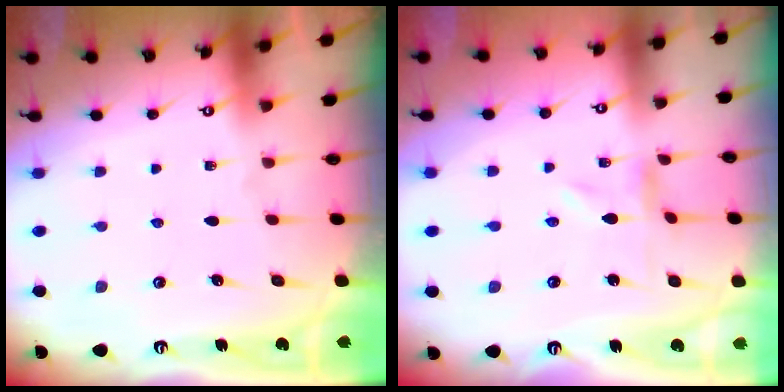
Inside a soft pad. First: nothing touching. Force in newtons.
{"total": 0.0}